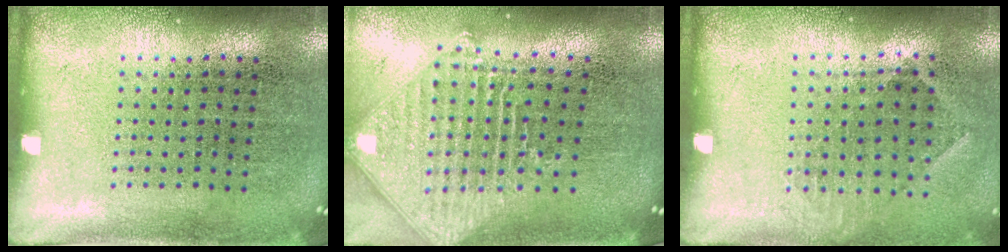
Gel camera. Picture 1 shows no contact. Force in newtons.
{"total": 2.3, "press": 1.8, "slide": 1.5}
{"total": 0.9, "press": 0.7, "slide": 0.5}